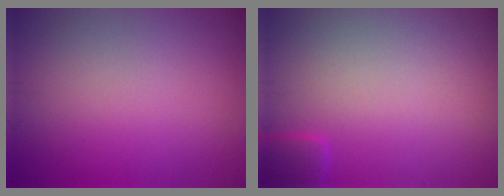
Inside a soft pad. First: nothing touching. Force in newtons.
{"total": 1.9, "press": 1.9, "slide": 0.2}